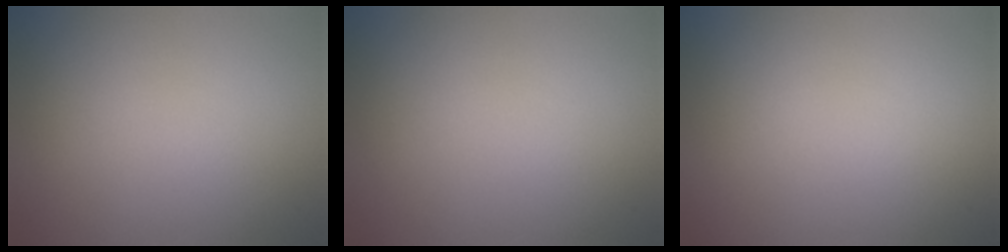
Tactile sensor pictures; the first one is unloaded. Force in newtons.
{"total": 0.0}
{"total": 0.0}